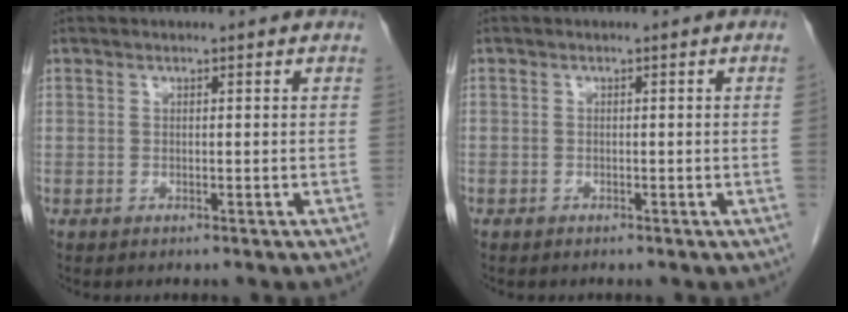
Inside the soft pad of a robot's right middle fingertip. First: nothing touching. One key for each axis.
{"total": 0.8, "fx": -0.2, "fy": -0.4, "fz": 0.7, "tx": -0.001, "ty": 0.003, "tz": -0.004}